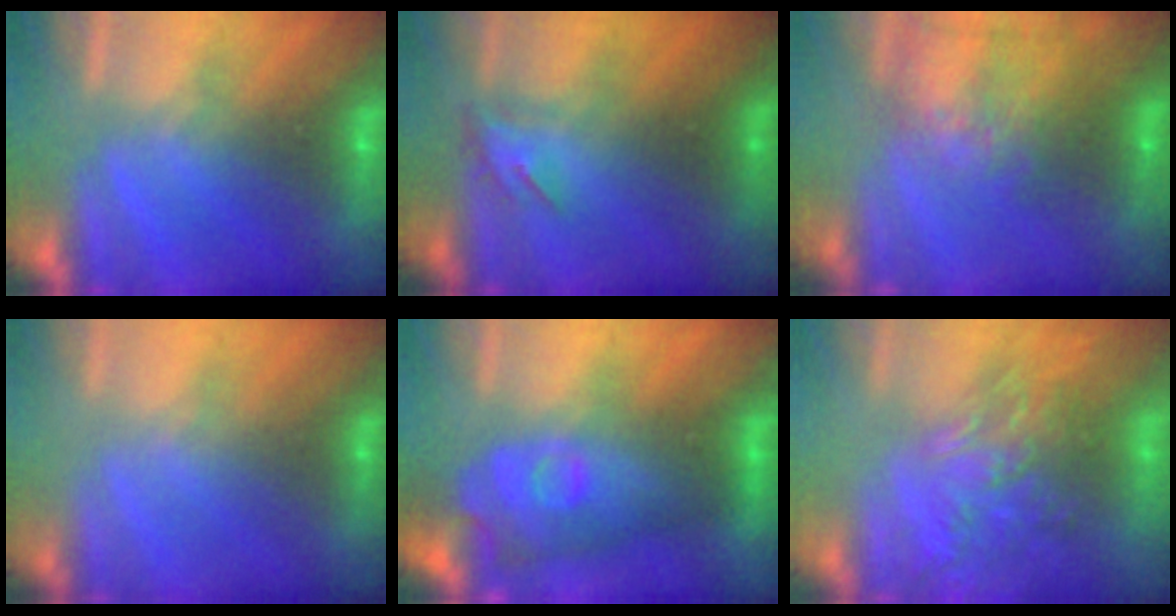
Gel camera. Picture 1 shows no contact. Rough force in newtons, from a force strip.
{"total": 4.5}
{"total": 7.4}
{"total": 2.2}
{"total": 3.9}
{"total": 9.4}